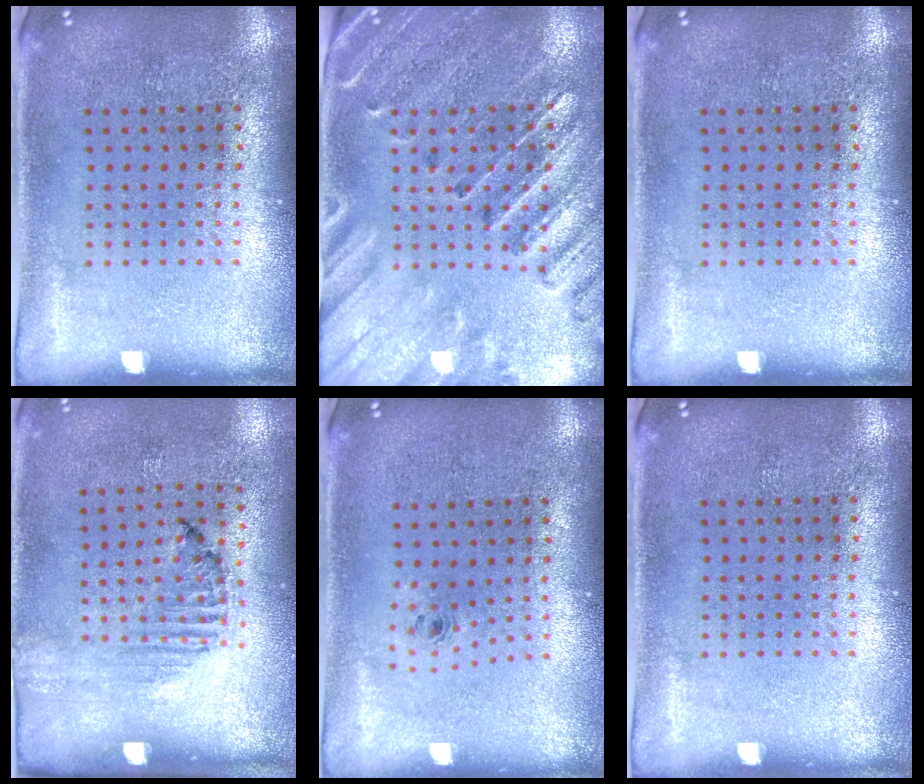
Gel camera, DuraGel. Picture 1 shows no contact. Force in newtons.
{"total": 2.9, "press": 2.7, "slide": 1.0}
{"total": 0.0}
{"total": 1.3, "press": 1.1, "slide": 0.6}
{"total": 0.6, "press": 0.3, "slide": 0.6}
{"total": 0.0}